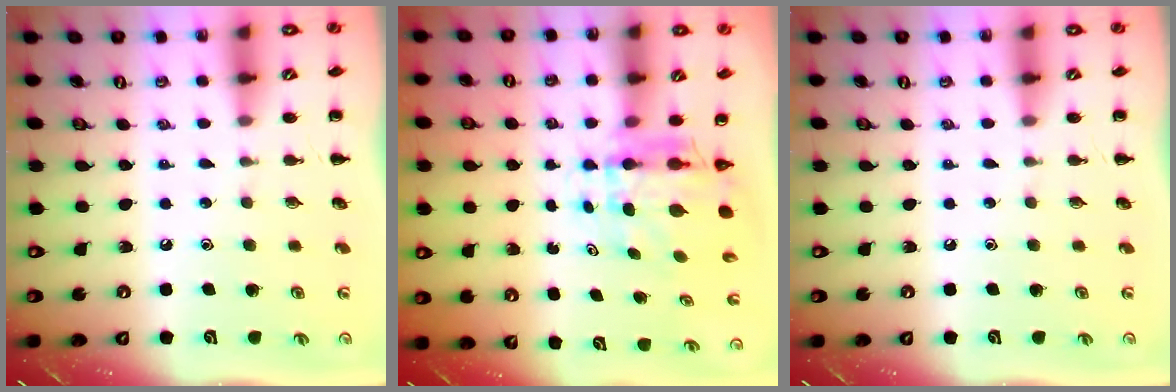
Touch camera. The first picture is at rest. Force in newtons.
{"total": 5.8, "press": 5.6, "slide": 1.6}
{"total": 0.0}